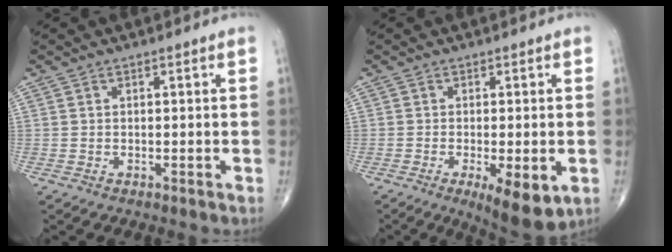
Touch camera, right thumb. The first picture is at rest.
{"total": 9.0, "force": [-3.1, 2.9, 7.9], "torque": [-0.111, -0.018, -0.042]}